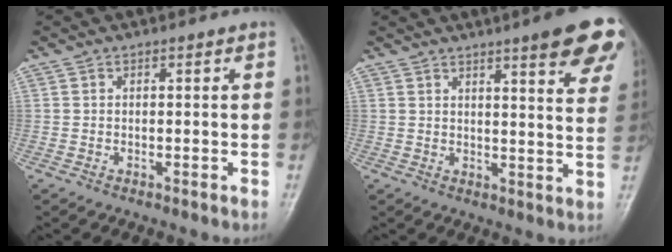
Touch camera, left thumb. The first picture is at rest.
{"total": 15.0, "force": [9.3, 3.0, 11.4], "torque": [-0.117, -0.036, 0.104]}